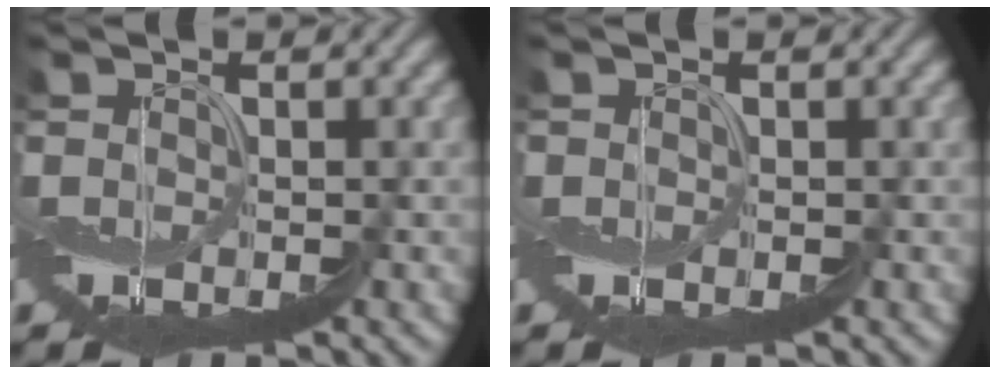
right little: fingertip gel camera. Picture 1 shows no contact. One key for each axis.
{"total": 0.9, "fx": 0.5, "fy": 0.7, "fz": 0.4, "tx": -0.008, "ty": -0.008, "tz": 0.007}